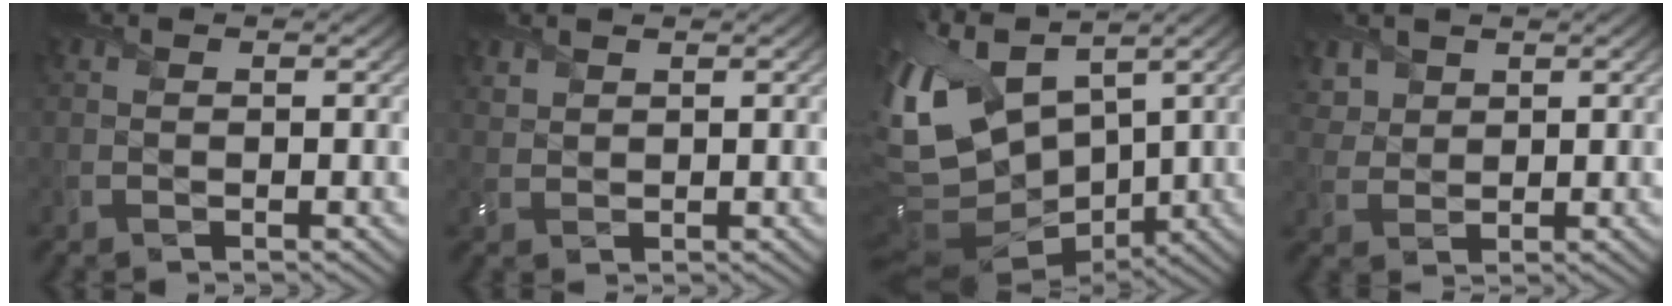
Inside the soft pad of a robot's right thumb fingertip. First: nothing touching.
{"total": 1.5, "force": [1.3, 0.7, 0.3], "torque": [-0.015, 0.001, 0.032]}
{"total": 14.4, "force": [3.4, 8.6, 11.0], "torque": [-0.285, -0.012, 0.088]}
{"total": 3.6, "force": [2.2, 2.5, 1.2], "torque": [-0.046, -0.005, 0.053]}